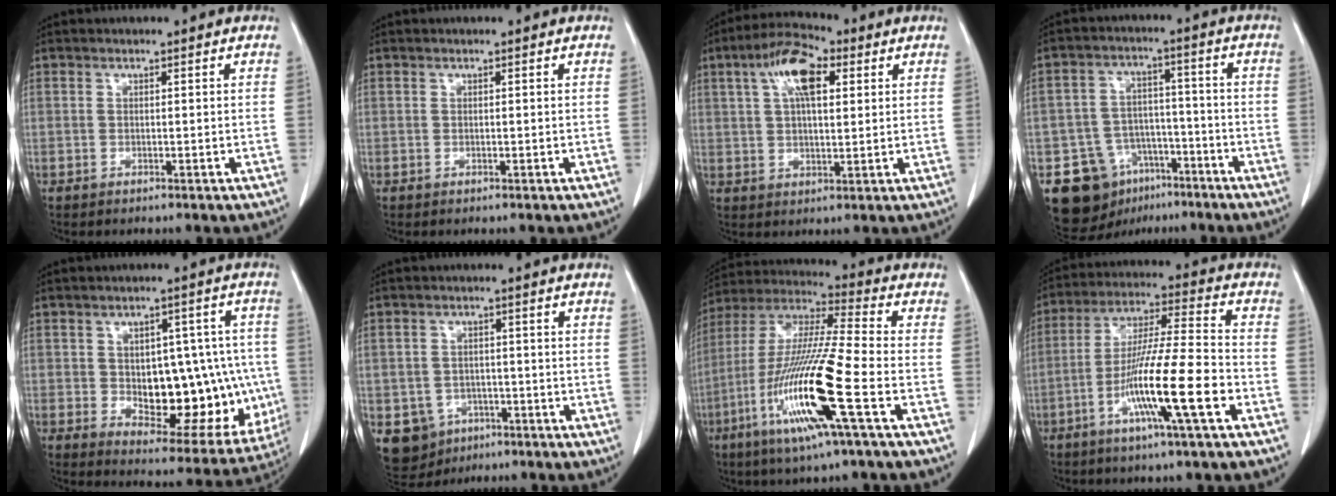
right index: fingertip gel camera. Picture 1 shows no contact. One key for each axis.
{"total": 0.0}
{"total": 9.4, "fx": 3.6, "fy": 3.7, "fz": 7.9, "tx": -0.154, "ty": 0.023, "tz": 0.062}
{"total": 11.7, "fx": -6.6, "fy": 8.7, "fz": 4.0, "tx": -0.063, "ty": 0.033, "tz": -0.096}
{"total": 18.3, "fx": -1.5, "fy": 9.2, "fz": 15.7, "tx": -0.191, "ty": 0.020, "tz": 0.011}
{"total": 7.3, "fx": -3.3, "fy": 6.3, "fz": 1.6, "tx": -0.036, "ty": 0.005, "tz": -0.040}
{"total": 18.1, "fx": -6.7, "fy": 0.0, "fz": 16.8, "tx": -0.349, "ty": -0.025, "tz": -0.135}
{"total": 14.2, "fx": -5.5, "fy": -0.2, "fz": 13.1, "tx": -0.242, "ty": -0.008, "tz": -0.103}